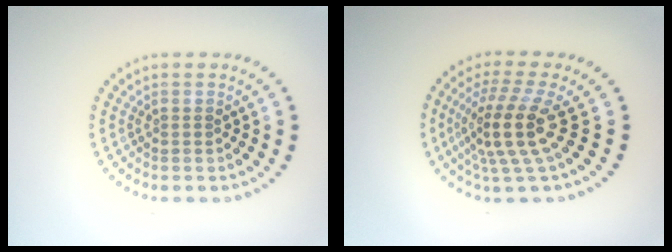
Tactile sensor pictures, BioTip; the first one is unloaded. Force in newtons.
{"total": 4.9, "press": 3.6, "slide": 3.3}